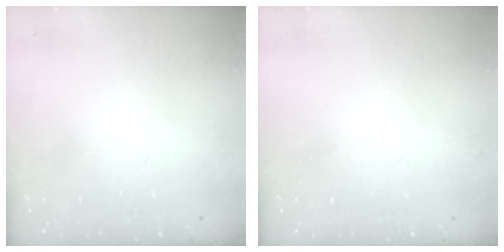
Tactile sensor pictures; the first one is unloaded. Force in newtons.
{"total": 0.0}